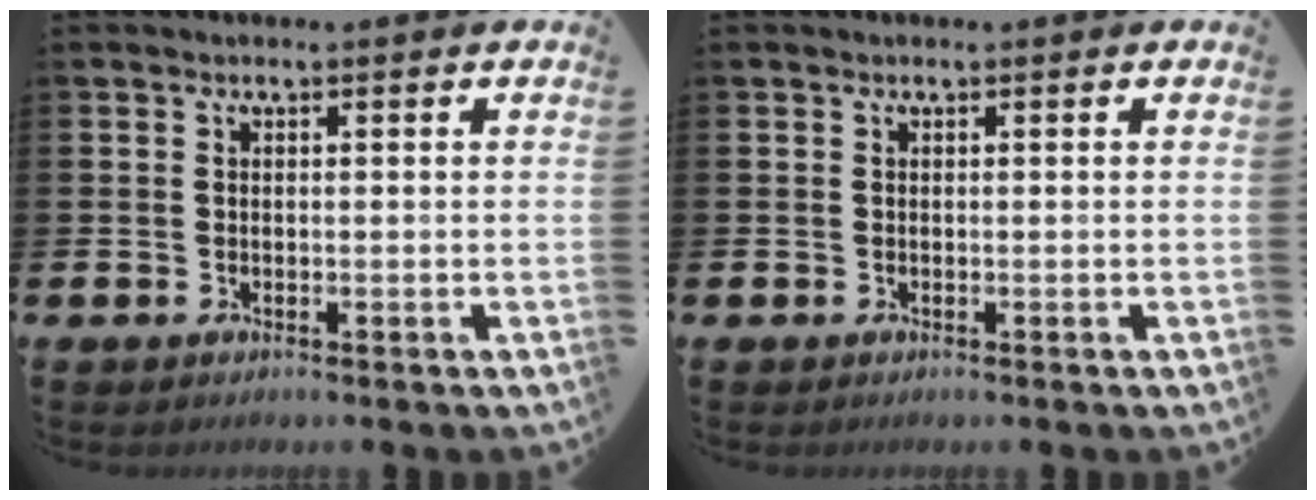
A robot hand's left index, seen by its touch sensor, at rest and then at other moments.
{"total": 0.0}